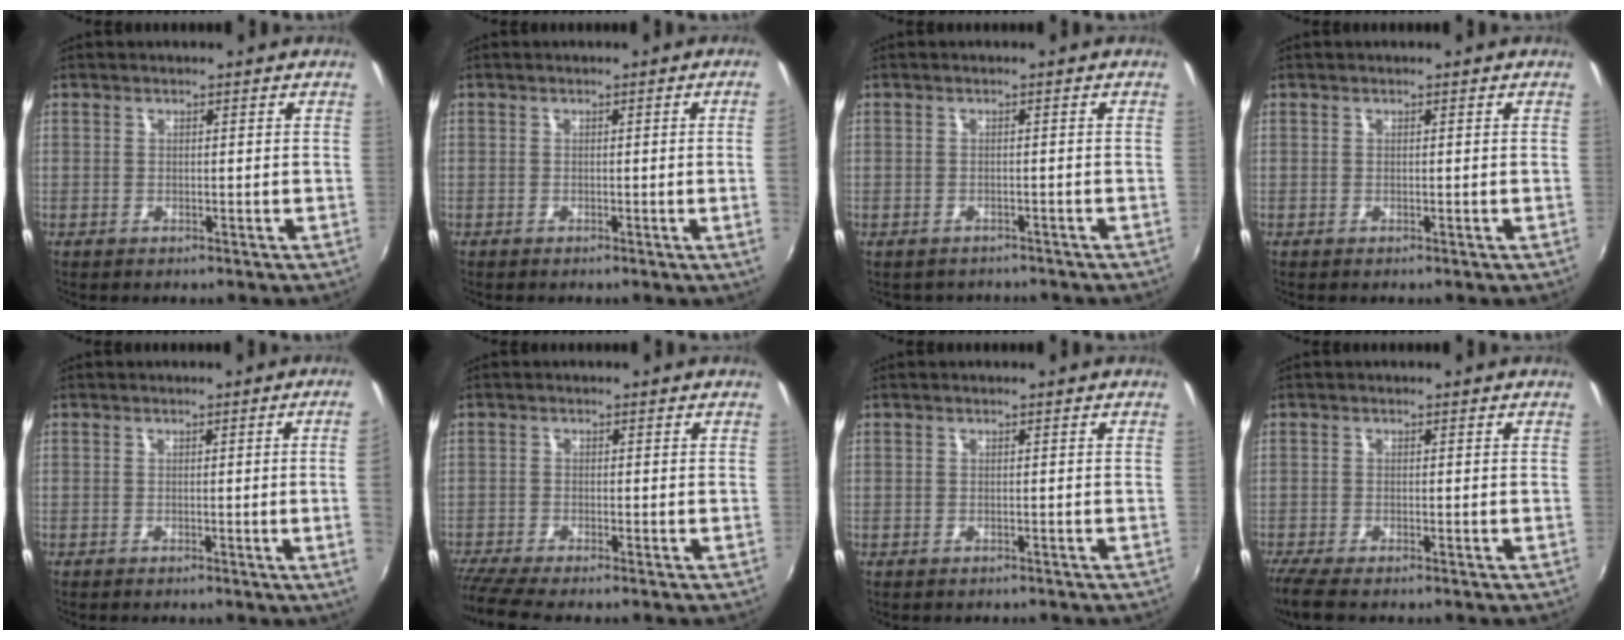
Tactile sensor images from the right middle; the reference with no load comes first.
{"total": 2.6, "force": [-0.1, -1.6, 2.1], "torque": [-0.026, -0.015, 0.005]}
{"total": 2.9, "force": [-2.5, 1.4, 0.4], "torque": [-0.016, -0.013, -0.033]}
{"total": 0.0}
{"total": 4.5, "force": [0.2, -2.2, 3.9], "torque": [-0.062, -0.009, 0.006]}
{"total": 5.8, "force": [-5.1, -0.2, 2.8], "torque": [-0.073, -0.027, -0.093]}
{"total": 0.6, "force": [-0.4, 0.4, 0.0], "torque": [-0.001, -0.002, -0.005]}
{"total": 4.3, "force": [-3.3, 0.5, 2.6], "torque": [-0.063, -0.020, -0.065]}